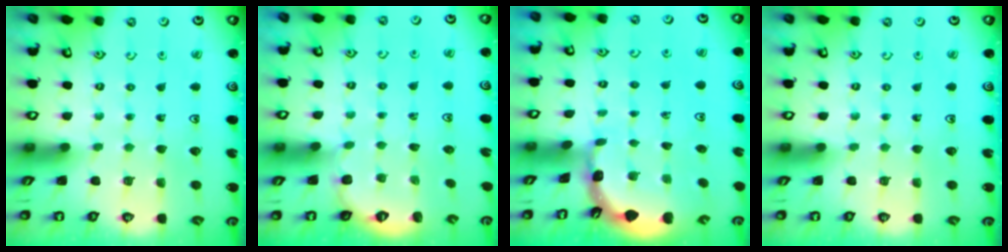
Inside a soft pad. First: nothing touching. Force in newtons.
{"total": 2.9, "press": 2.8, "slide": 0.9}
{"total": 1.7, "press": 1.7, "slide": 0.1}
{"total": 0.0}